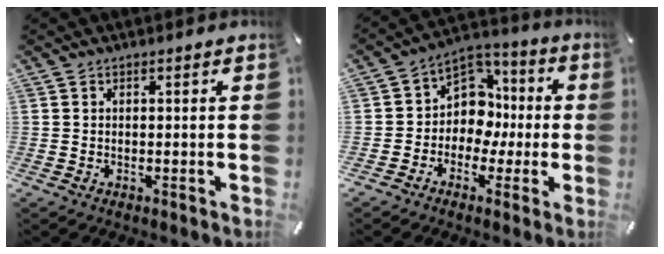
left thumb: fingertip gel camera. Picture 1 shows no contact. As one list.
[{"total": 11.0, "force": [-1.4, 9.9, 4.6], "torque": [-0.075, 0.005, -0.019]}]